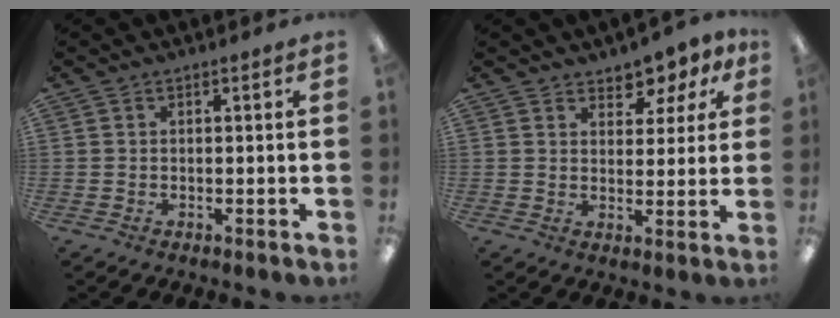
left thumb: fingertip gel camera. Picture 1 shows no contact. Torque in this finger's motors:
{"motor_torque": [0.96, 0.66, -0.20, -0.13, 0.03]}